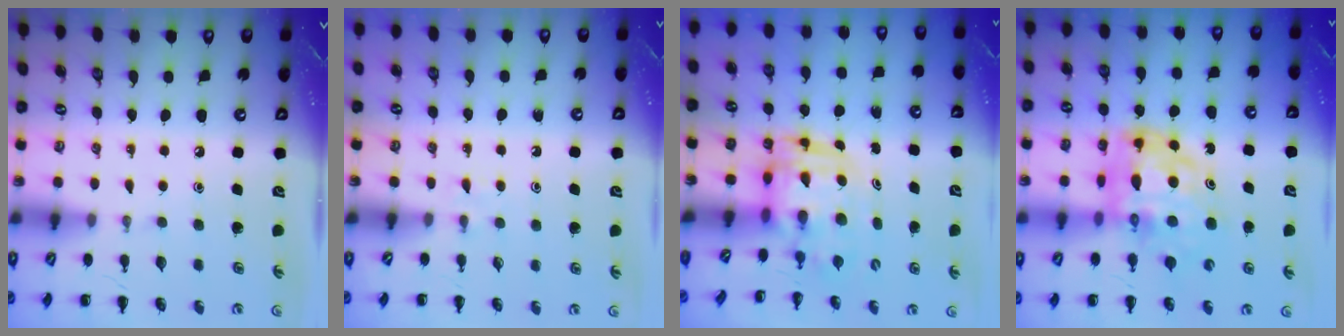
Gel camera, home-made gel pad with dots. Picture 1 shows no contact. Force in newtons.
{"total": 2.1, "press": 1.8, "slide": 0.9}
{"total": 3.7, "press": 3.6, "slide": 0.7}
{"total": 11.7, "press": 11.2, "slide": 3.3}